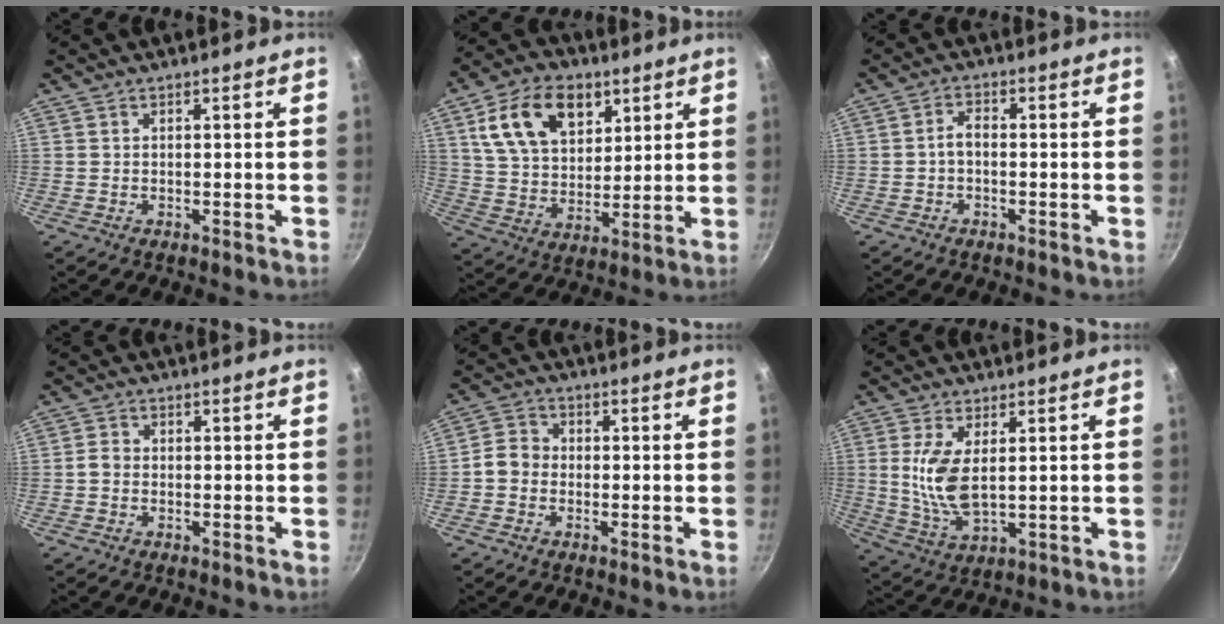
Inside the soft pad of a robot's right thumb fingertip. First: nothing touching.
{"total": 16.7, "force": [7.3, 10.9, 10.3], "torque": [-0.148, -0.015, 0.127]}
{"total": 2.5, "force": [-0.7, 1.3, 2.0], "torque": [-0.035, 0.018, -0.018]}
{"total": 1.8, "force": [-0.5, 1.5, 0.9], "torque": [-0.015, 0.011, -0.013]}
{"total": 4.3, "force": [-1.0, 3.7, 2.0], "torque": [-0.019, 0.015, -0.032]}
{"total": 9.2, "force": [1.4, 4.2, 8.1], "torque": [-0.162, -0.012, 0.035]}